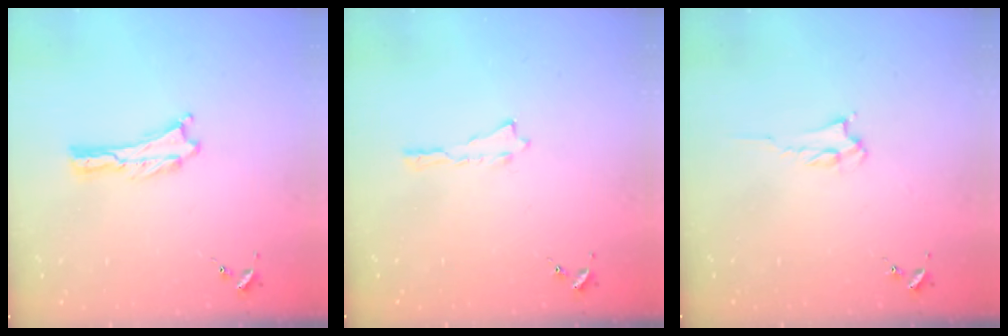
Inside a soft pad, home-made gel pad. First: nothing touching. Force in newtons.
{"total": 0.0}
{"total": 2.0, "press": 1.9, "slide": 0.3}